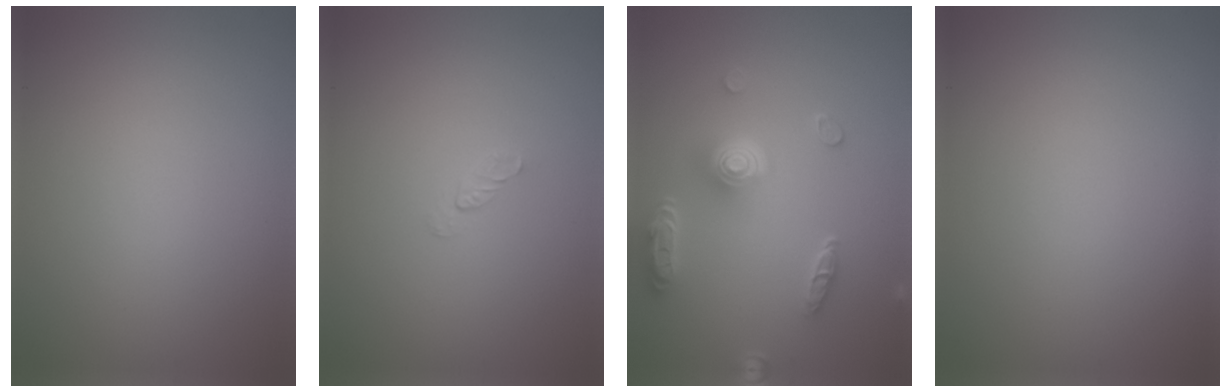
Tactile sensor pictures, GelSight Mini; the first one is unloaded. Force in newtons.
{"total": 0.5, "press": 0.3, "slide": 0.4}
{"total": 5.0, "press": 3.9, "slide": 3.1}
{"total": 0.0}